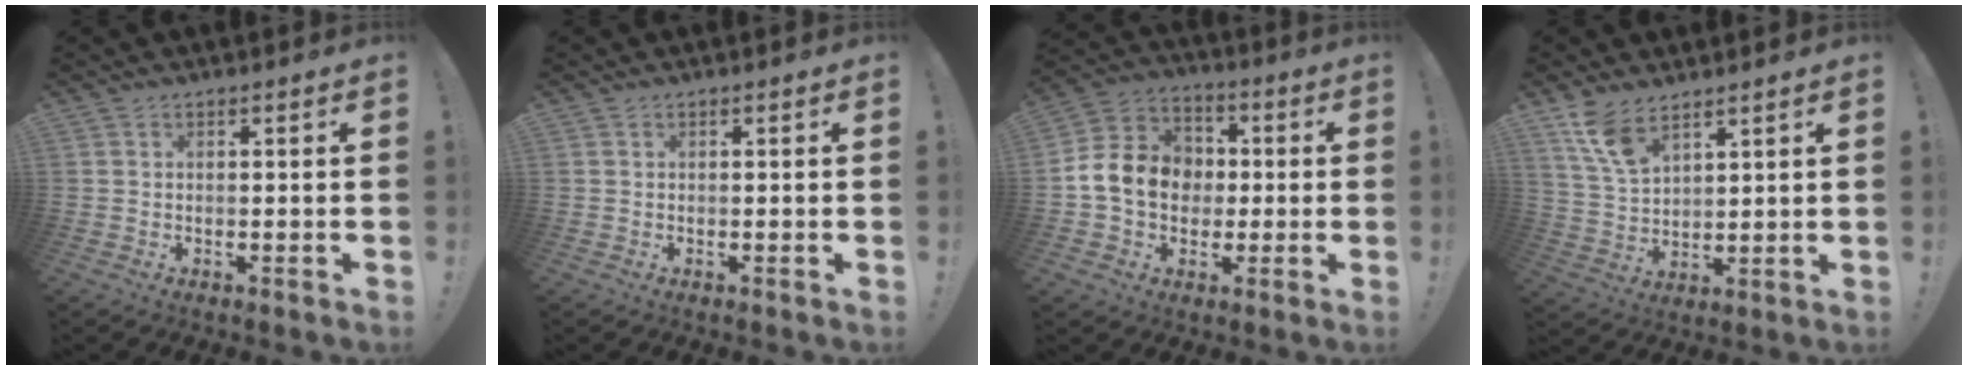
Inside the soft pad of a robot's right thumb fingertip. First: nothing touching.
{"total": 0.0}
{"total": 15.0, "force": [-0.2, 12.8, 7.9], "torque": [-0.131, 0.019, 0.007]}
{"total": 9.3, "force": [6.7, 4.0, 4.9], "torque": [-0.089, -0.035, 0.131]}